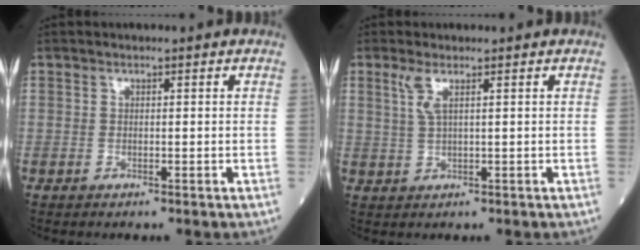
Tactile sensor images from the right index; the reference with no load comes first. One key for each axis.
{"total": 2.3, "fx": 1.1, "fy": 0.1, "fz": 2.0, "tx": -0.054, "ty": 0.005, "tz": 0.028}